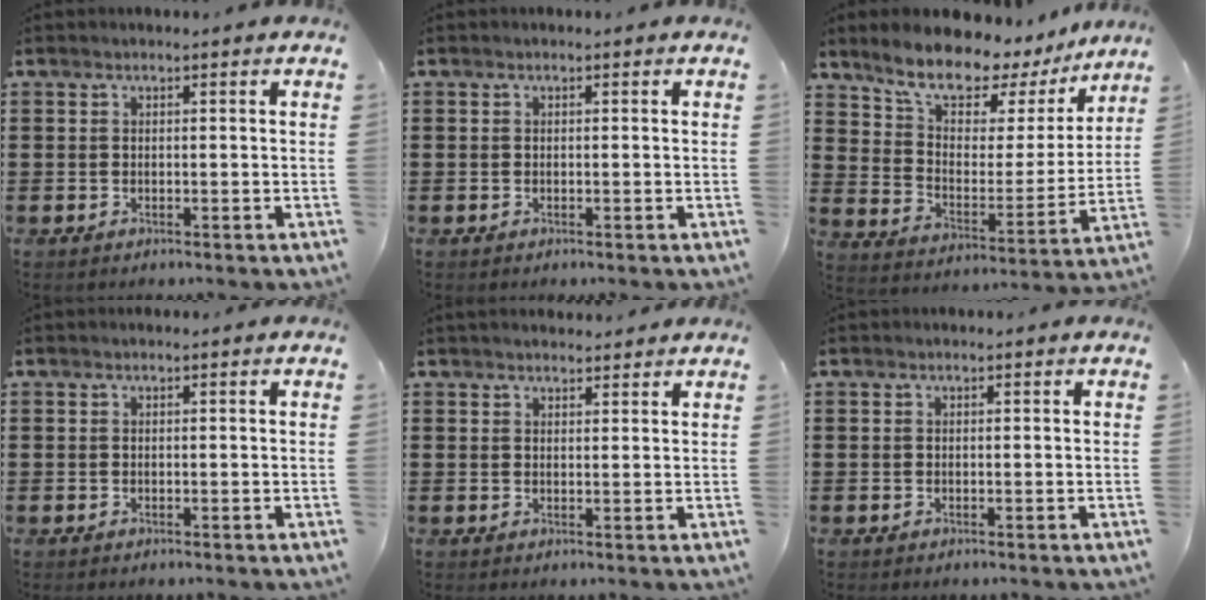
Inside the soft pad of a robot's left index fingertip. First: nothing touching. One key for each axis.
{"total": 0.0}
{"total": 9.1, "fx": 8.0, "fy": 2.9, "fz": 2.9, "tx": -0.080, "ty": -0.063, "tz": 0.137}
{"total": 0.0}
{"total": 1.7, "fx": 1.6, "fy": 0.3, "fz": 0.1, "tx": -0.005, "ty": 0.002, "tz": 0.032}
{"total": 0.0}